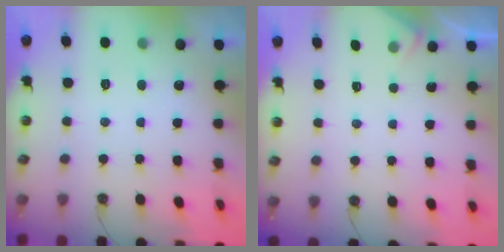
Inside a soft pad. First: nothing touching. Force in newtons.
{"total": 2.5, "press": 2.4, "slide": 0.4}